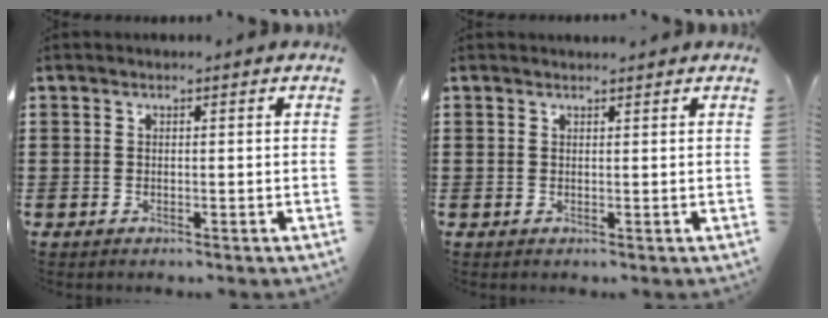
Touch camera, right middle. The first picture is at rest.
{"total": 0.0}